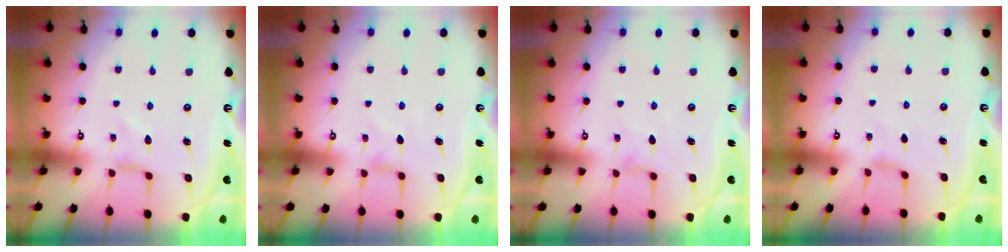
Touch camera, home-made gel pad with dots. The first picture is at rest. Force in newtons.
{"total": 1.3, "press": 1.3, "slide": 0.3}
{"total": 1.5, "press": 1.5, "slide": 0.3}
{"total": 1.7, "press": 1.6, "slide": 0.4}